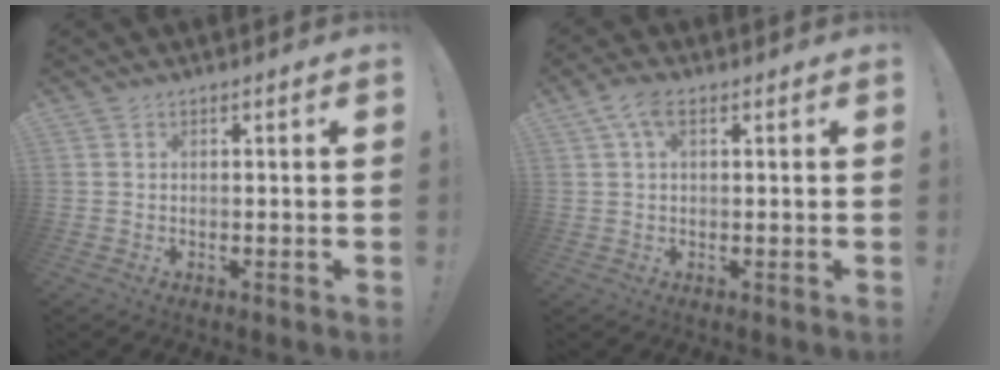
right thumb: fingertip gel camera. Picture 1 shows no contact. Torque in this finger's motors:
{"motor_torque": [-0.44, 1.31, 0.25, 0.23, 0.32]}